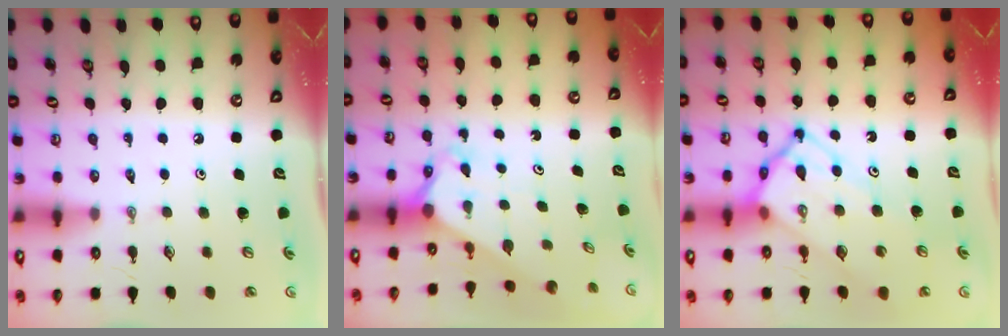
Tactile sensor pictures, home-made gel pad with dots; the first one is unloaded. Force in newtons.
{"total": 2.3, "press": 2.3, "slide": 0.1}
{"total": 14.0, "press": 14.0, "slide": 1.3}